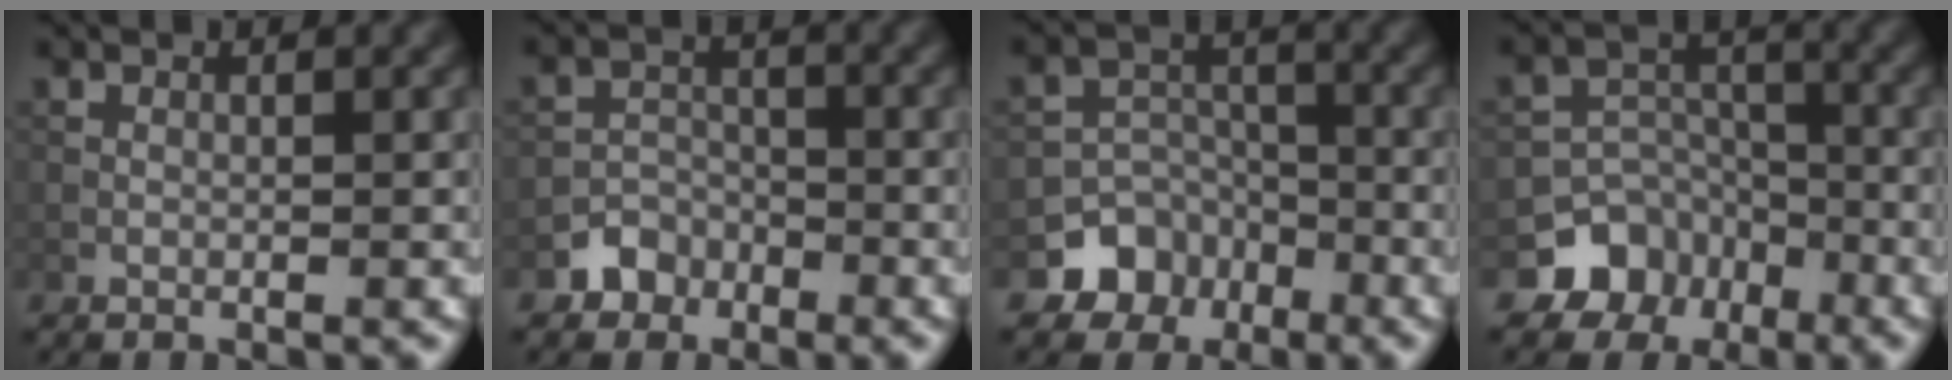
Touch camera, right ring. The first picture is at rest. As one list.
[{"total": 2.6, "force": [-1.8, 1.9, 0.1], "torque": [0.013, 0.007, -0.032]}, {"total": 5.3, "force": [-3.1, 4.3, 0.9], "torque": [0.004, 0.003, -0.061]}, {"total": 7.0, "force": [-4.2, 5.5, 0.9], "torque": [0.006, 0.000, -0.089]}]